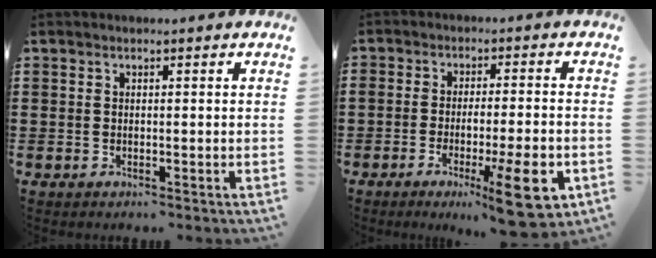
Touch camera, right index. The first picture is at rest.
{"total": 10.9, "force": [-5.2, 2.2, 9.3], "torque": [-0.134, 0.001, -0.083]}